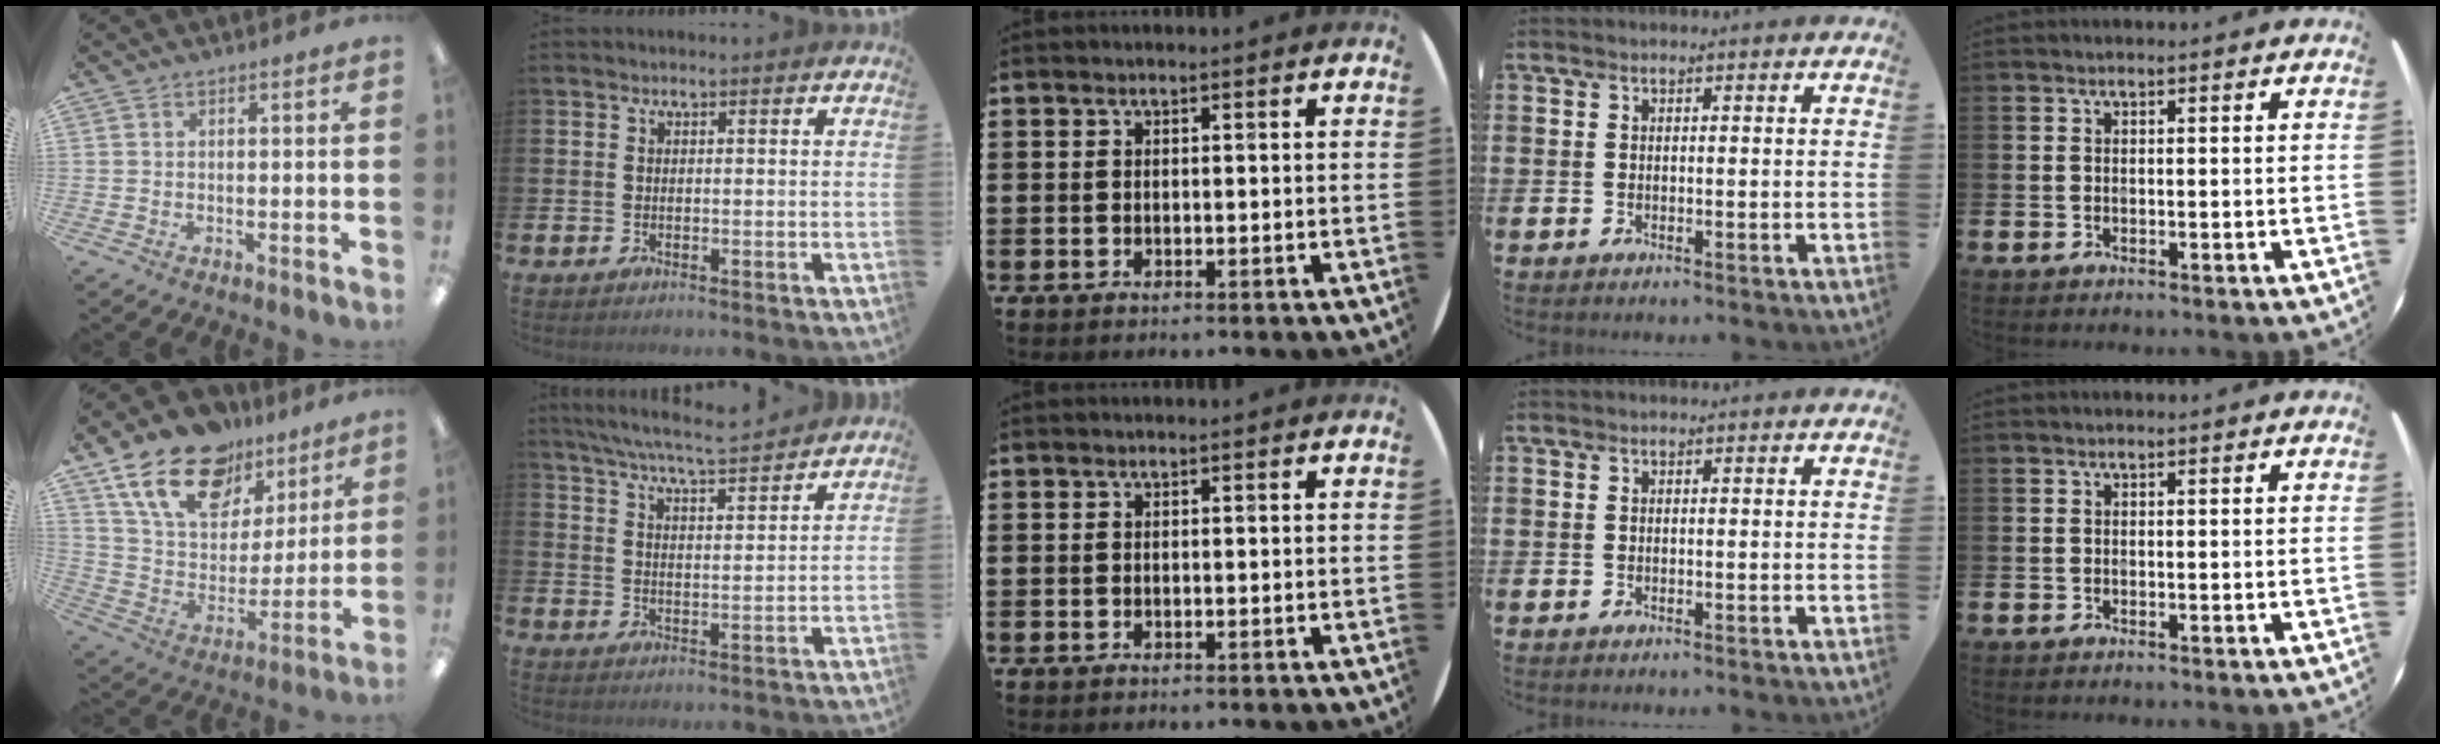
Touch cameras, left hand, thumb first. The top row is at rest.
{"thumb": {"total": 19.2, "force": [12.4, 11.5, 9.1], "torque": [-0.168, -0.058, 0.226]}, "index": {"total": 6.5, "force": [6.3, 0.0, 1.8], "torque": [-0.059, -0.041, 0.111]}}